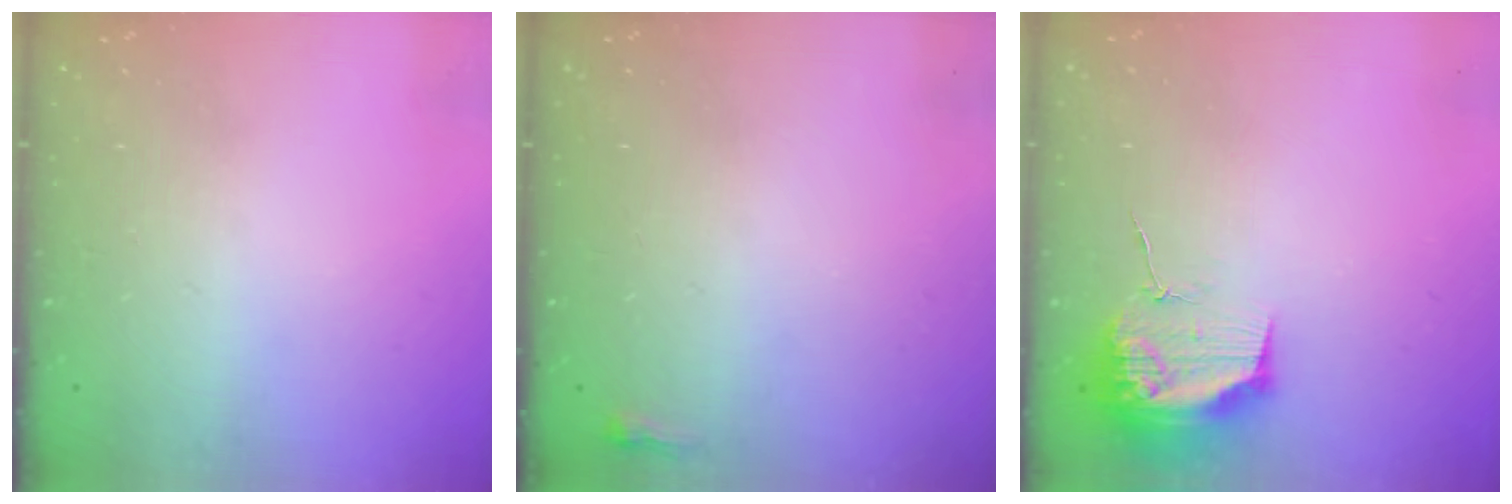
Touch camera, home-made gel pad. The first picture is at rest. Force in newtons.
{"total": 2.2, "press": 2.2, "slide": 0.6}
{"total": 13.9, "press": 13.9, "slide": 0.1}